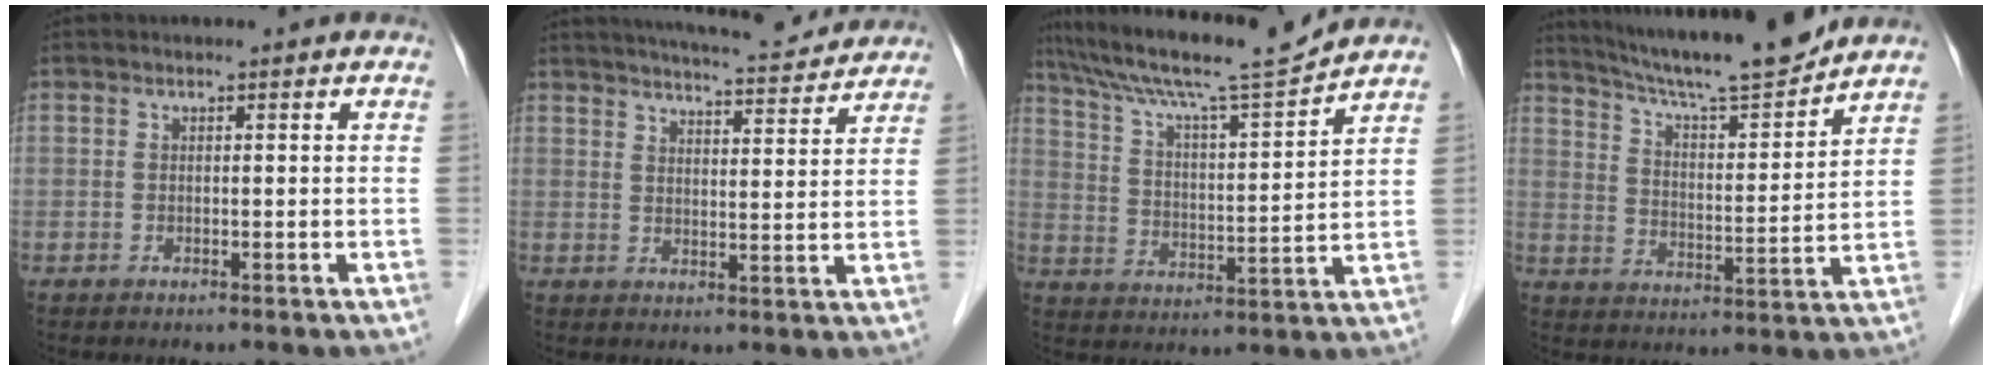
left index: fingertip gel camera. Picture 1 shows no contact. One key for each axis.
{"total": 13.5, "fx": 12.6, "fy": 1.6, "fz": 4.6, "tx": -0.067, "ty": 0.004, "tz": 0.162}
{"total": 14.6, "fx": 13.3, "fy": -1.1, "fz": 6.0, "tx": -0.112, "ty": -0.008, "tz": 0.218}
{"total": 15.6, "fx": 14.2, "fy": 0.2, "fz": 6.5, "tx": -0.113, "ty": -0.002, "tz": 0.224}